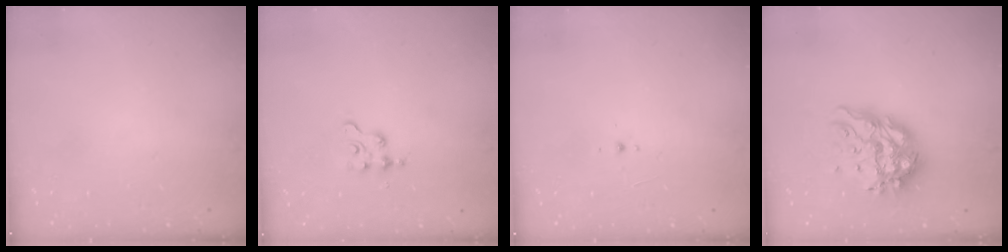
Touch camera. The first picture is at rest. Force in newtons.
{"total": 2.2, "press": 2.1, "slide": 0.3}
{"total": 3.2, "press": 3.2, "slide": 0.4}
{"total": 13.6, "press": 13.6, "slide": 1.3}